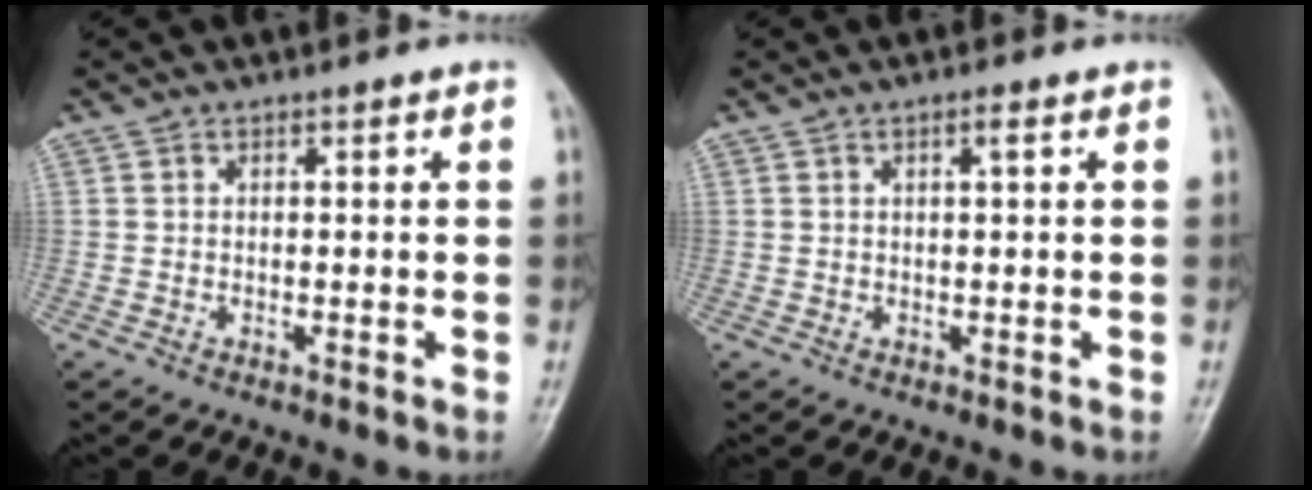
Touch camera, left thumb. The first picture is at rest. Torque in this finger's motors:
{"motor_torque": [-0.33, -0.28, 0.09, 0.06, -0.07]}